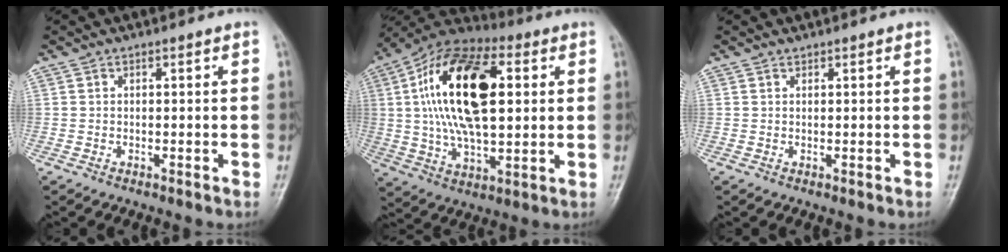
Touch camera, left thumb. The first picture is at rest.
{"total": 22.5, "force": [4.4, 11.3, 18.9], "torque": [-0.333, 0.005, 0.069]}
{"total": 0.5, "force": [0.5, 0.2, 0.0], "torque": [0.000, -0.005, 0.008]}